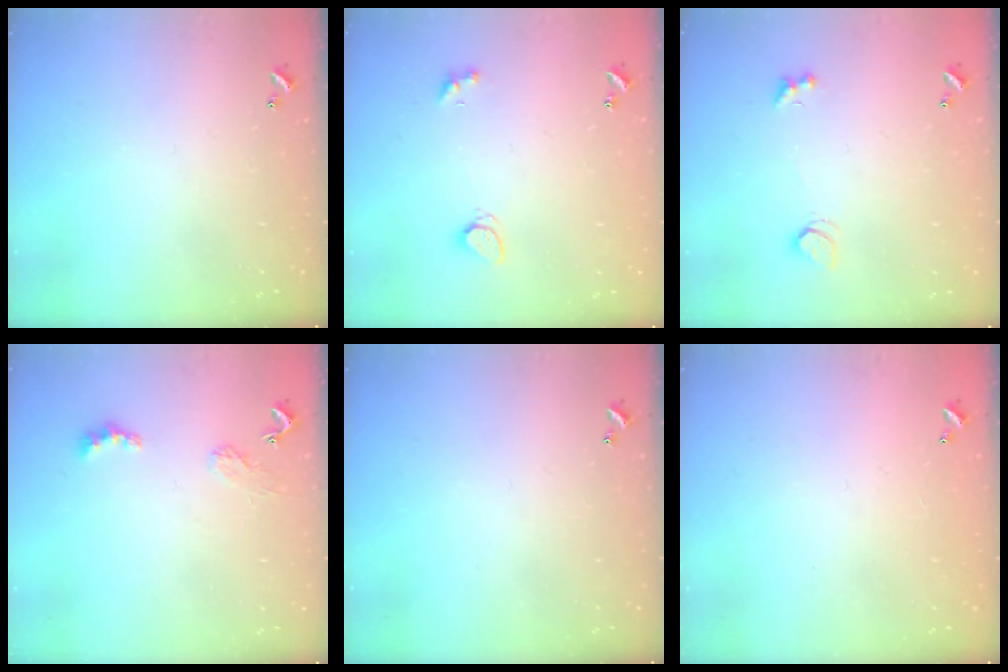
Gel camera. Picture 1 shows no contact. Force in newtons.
{"total": 2.1, "press": 2.0, "slide": 0.6}
{"total": 2.3, "press": 1.9, "slide": 1.1}
{"total": 2.4, "press": 2.3, "slide": 0.5}
{"total": 0.0}
{"total": 2.8, "press": 2.8, "slide": 0.1}